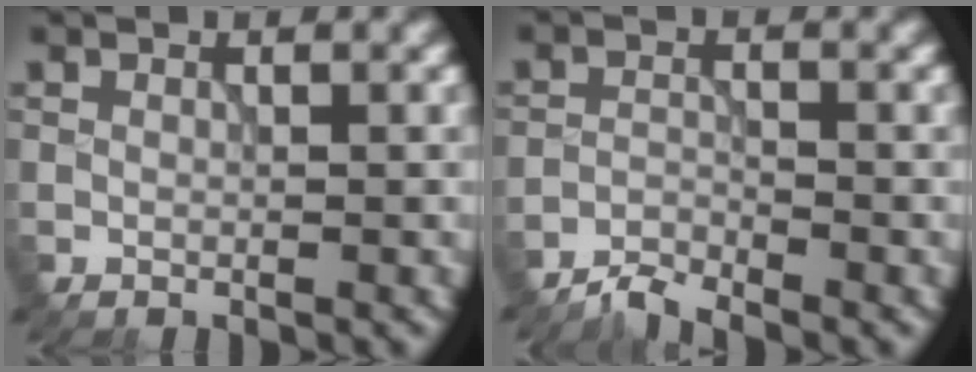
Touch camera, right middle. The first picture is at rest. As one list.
[{"total": 2.2, "force": [-2.2, 0.1, 0.4], "torque": [-0.007, 0.000, -0.051]}]